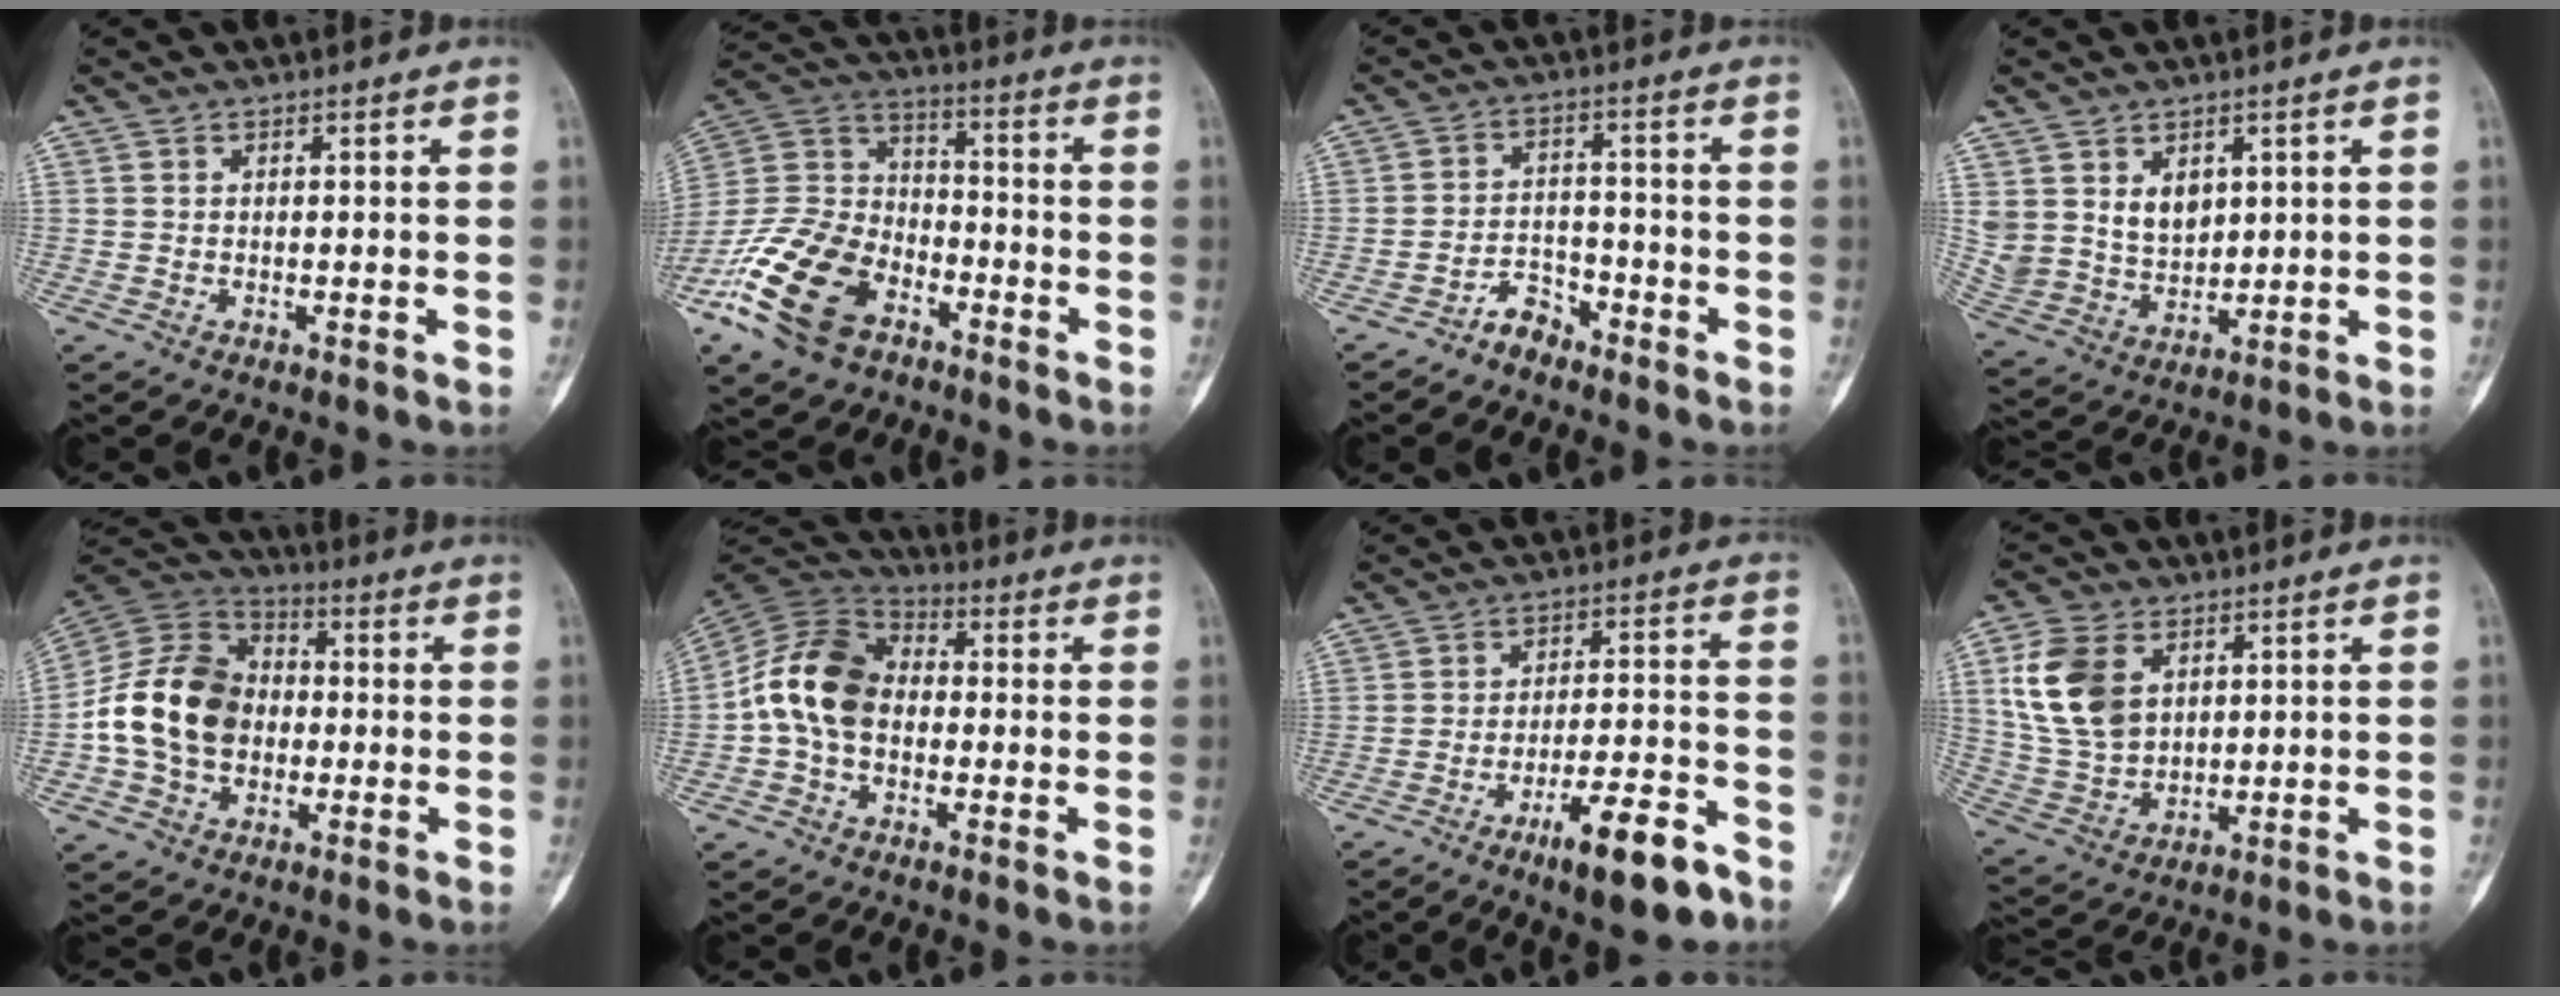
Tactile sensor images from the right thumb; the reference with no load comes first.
{"total": 18.4, "force": [-9.9, 11.2, 10.8], "torque": [-0.204, 0.059, -0.193]}
{"total": 4.3, "force": [-3.6, 2.2, 1.1], "torque": [0.000, 0.033, -0.067]}
{"total": 8.4, "force": [3.3, 6.2, 4.7], "torque": [-0.069, -0.020, 0.083]}
{"total": 15.9, "force": [-1.5, 12.2, 10.1], "torque": [-0.163, 0.032, -0.035]}
{"total": 12.5, "force": [-1.2, 9.0, 8.6], "torque": [-0.152, 0.033, -0.039]}
{"total": 12.2, "force": [-7.7, 3.0, 9.0], "torque": [-0.137, 0.055, -0.117]}
{"total": 13.2, "force": [4.2, 9.1, 8.6], "torque": [-0.157, -0.012, 0.091]}